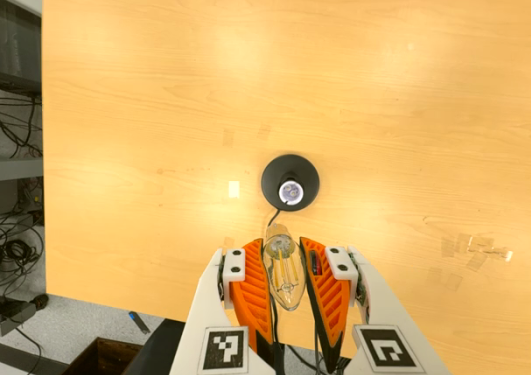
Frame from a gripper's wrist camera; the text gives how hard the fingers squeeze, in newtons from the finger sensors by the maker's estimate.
{"total": 21.6, "left": 24.5, "right": 18.7}